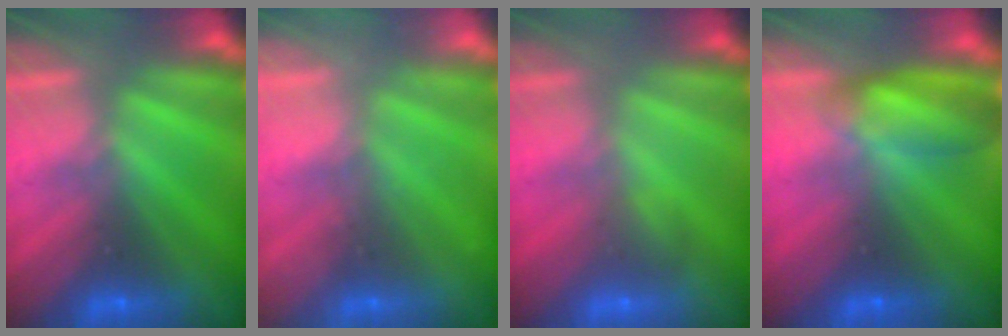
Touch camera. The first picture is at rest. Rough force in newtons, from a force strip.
{"total": 2.2}
{"total": 2.8}
{"total": 7.2}